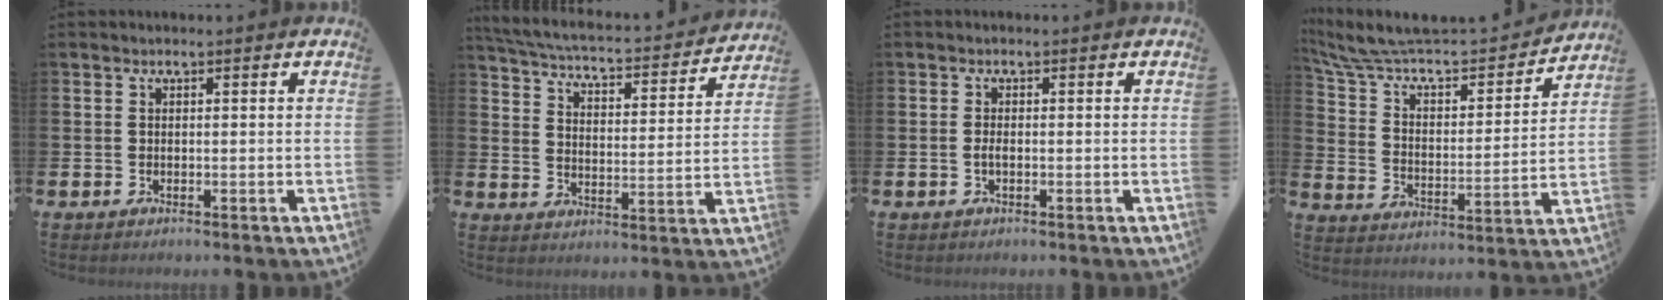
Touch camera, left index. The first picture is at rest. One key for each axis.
{"total": 4.3, "fx": 4.1, "fy": 0.5, "fz": 1.1, "tx": -0.046, "ty": -0.040, "tz": 0.061}
{"total": 1.0, "fx": -0.3, "fy": 0.4, "fz": 0.9, "tx": -0.017, "ty": 0.000, "tz": -0.006}
{"total": 8.6, "fx": 7.8, "fy": 2.3, "fz": 2.6, "tx": -0.092, "ty": -0.058, "tz": 0.130}